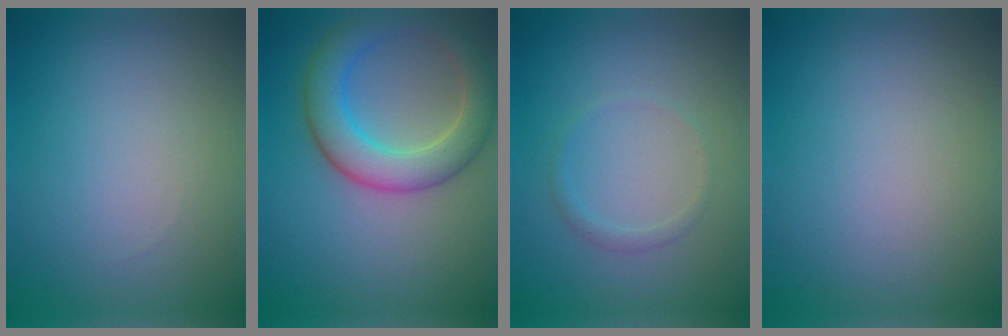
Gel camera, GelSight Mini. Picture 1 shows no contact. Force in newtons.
{"total": 6.1, "press": 6.1, "slide": 0.2}
{"total": 1.0, "press": 1.0, "slide": 0.1}
{"total": 0.0}